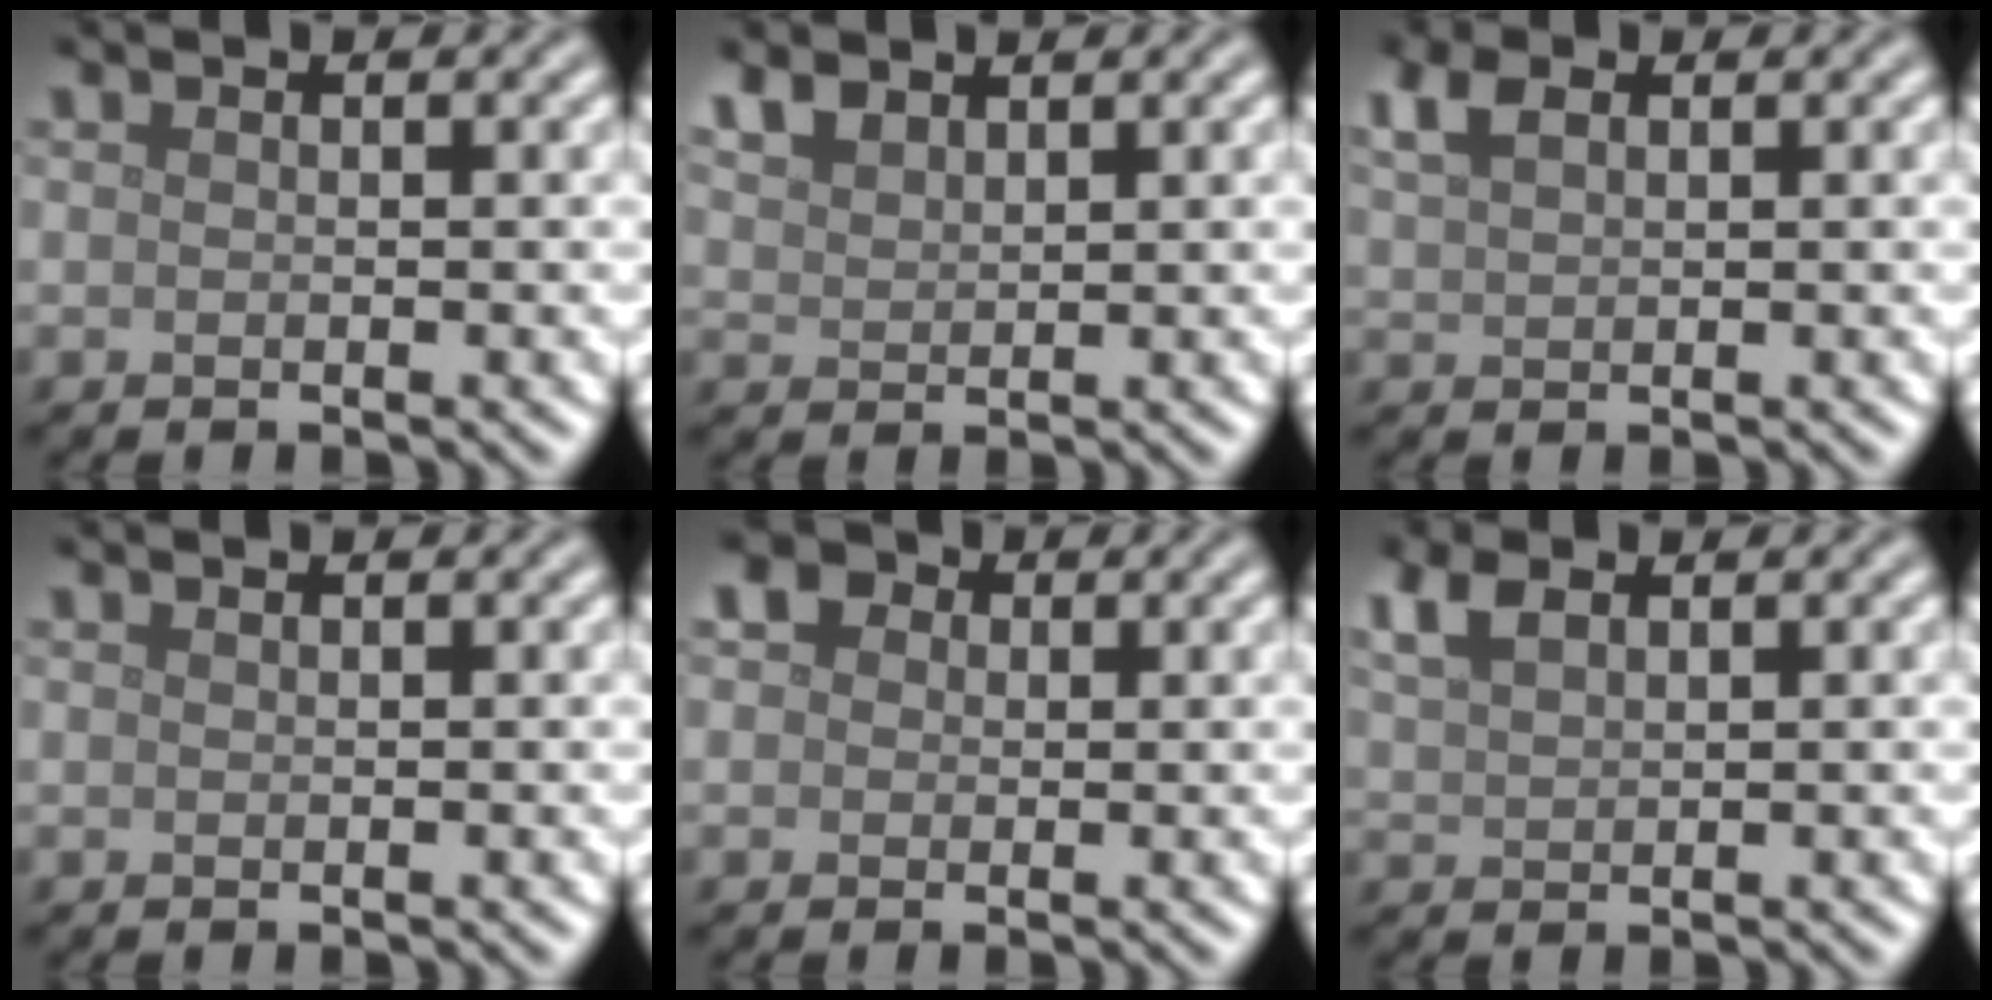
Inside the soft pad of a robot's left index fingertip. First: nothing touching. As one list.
[{"total": 2.1, "force": [1.7, 1.0, 0.7], "torque": [-0.021, 0.006, 0.041]}, {"total": 2.6, "force": [1.6, 1.3, 1.6], "torque": [-0.040, 0.007, 0.035]}, {"total": 0.0}, {"total": 3.6, "force": [1.5, 2.8, 1.7], "torque": [-0.022, 0.014, -0.002]}, {"total": 2.7, "force": [1.8, 1.2, 1.6], "torque": [-0.044, 0.009, 0.043]}]